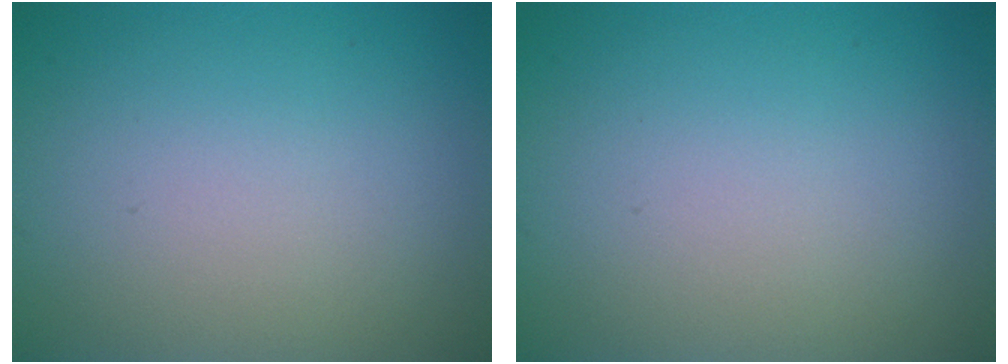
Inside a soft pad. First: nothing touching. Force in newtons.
{"total": 0.0}